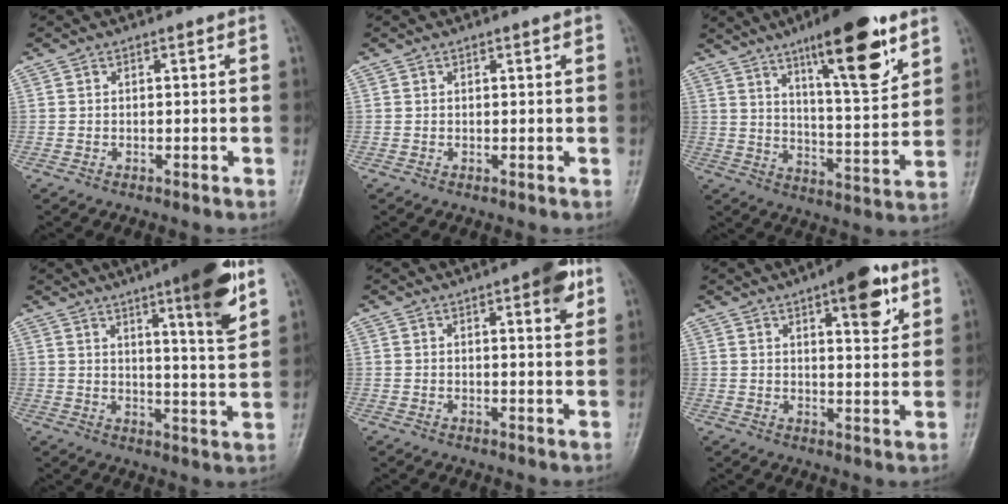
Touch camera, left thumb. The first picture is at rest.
{"total": 1.0, "force": [0.5, 0.2, 0.9], "torque": [-0.013, 0.000, 0.006]}
{"total": 17.5, "force": [10.2, 4.1, 13.6], "torque": [-0.186, -0.056, 0.165]}
{"total": 13.9, "force": [7.8, 1.7, 11.4], "torque": [-0.152, -0.041, 0.108]}
{"total": 6.7, "force": [3.4, 1.8, 5.5], "torque": [-0.061, -0.010, 0.038]}
{"total": 10.4, "force": [5.5, 3.5, 8.1], "torque": [-0.091, -0.024, 0.074]}